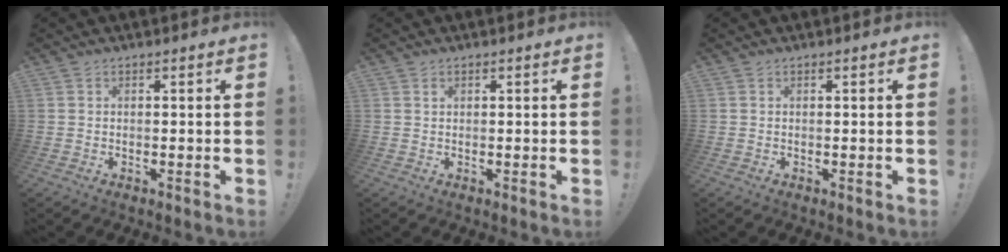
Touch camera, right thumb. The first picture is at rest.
{"total": 0.7, "force": [0.5, 0.4, 0.3], "torque": [0.002, -0.002, 0.008]}
{"total": 0.0}